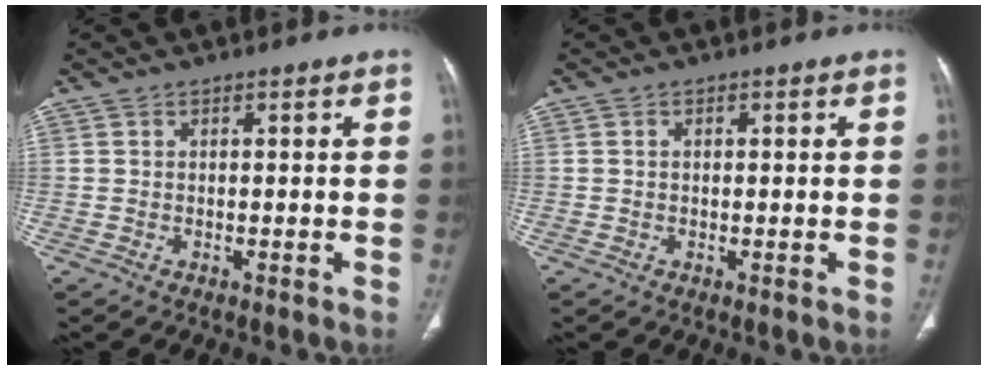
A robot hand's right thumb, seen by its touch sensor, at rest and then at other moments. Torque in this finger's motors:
{"motor_torque": [-0.27, -0.27, 0.09, 0.40, -0.03]}